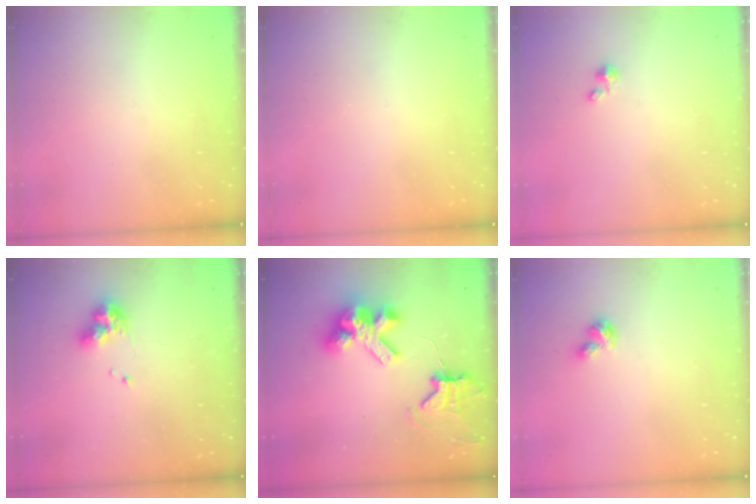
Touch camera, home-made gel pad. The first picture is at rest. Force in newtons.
{"total": 0.0}
{"total": 1.2, "press": 1.1, "slide": 0.1}
{"total": 8.2, "press": 8.1, "slide": 1.2}
{"total": 11.7, "press": 11.6, "slide": 1.3}
{"total": 2.9, "press": 2.8, "slide": 0.5}